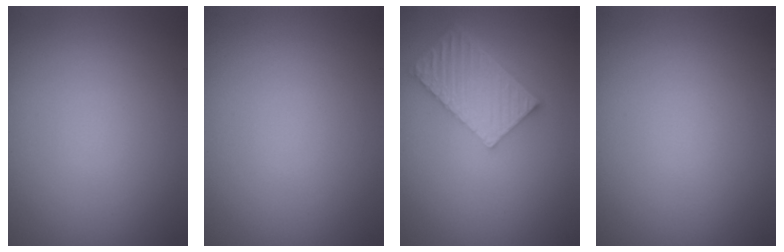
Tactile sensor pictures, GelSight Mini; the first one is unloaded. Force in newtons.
{"total": 0.0}
{"total": 5.9, "press": 4.3, "slide": 4.0}
{"total": 0.0}